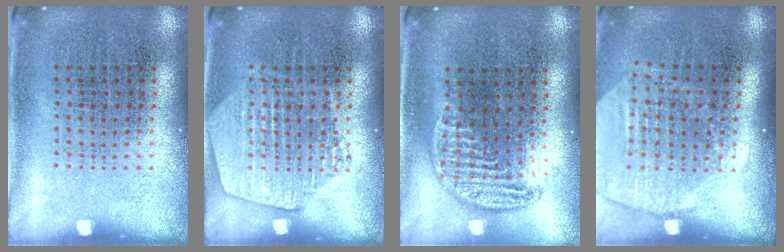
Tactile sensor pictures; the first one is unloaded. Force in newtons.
{"total": 2.4, "press": 2.4, "slide": 0.3}
{"total": 1.1, "press": 1.0, "slide": 0.4}
{"total": 2.0, "press": 1.8, "slide": 1.0}